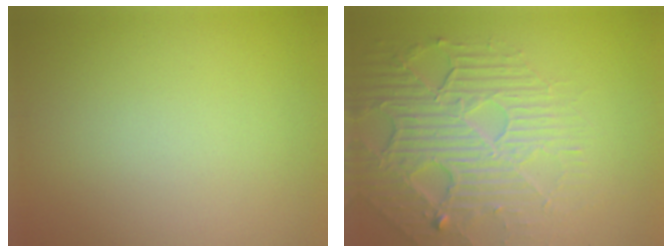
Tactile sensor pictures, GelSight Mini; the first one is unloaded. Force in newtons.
{"total": 7.1, "press": 5.1, "slide": 4.9}